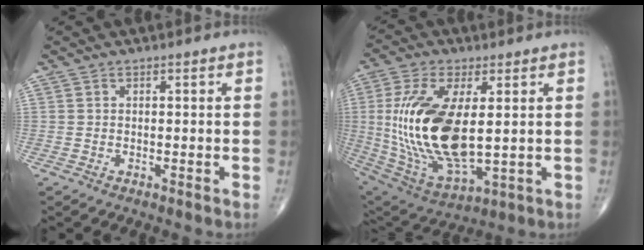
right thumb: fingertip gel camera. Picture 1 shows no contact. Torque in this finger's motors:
{"motor_torque": [1.15, 3.85, 2.35, 0.42, 0.30]}